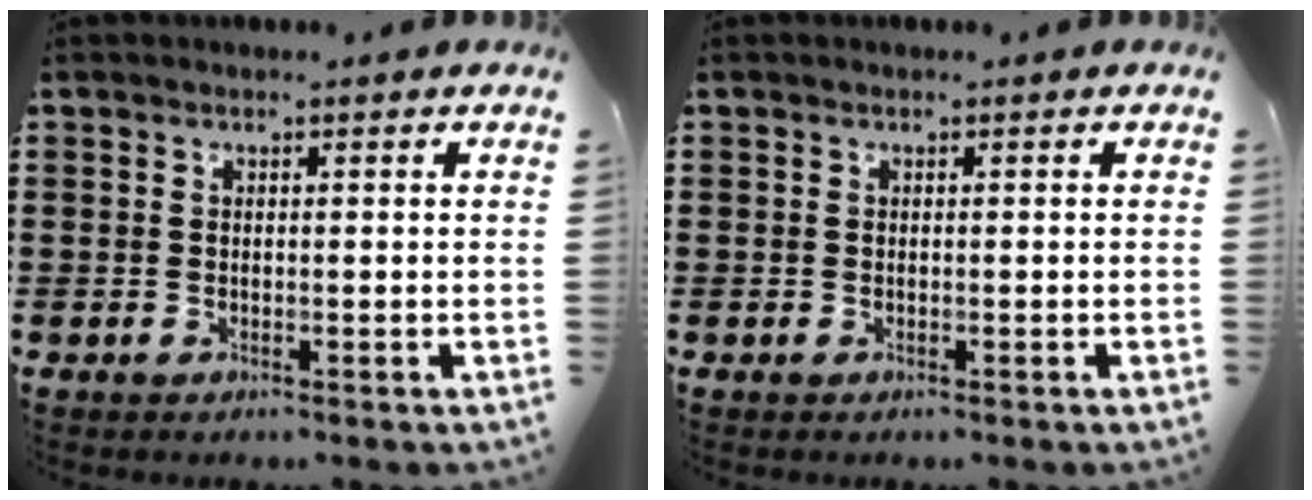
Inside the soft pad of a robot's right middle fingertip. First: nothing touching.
{"total": 0.0}